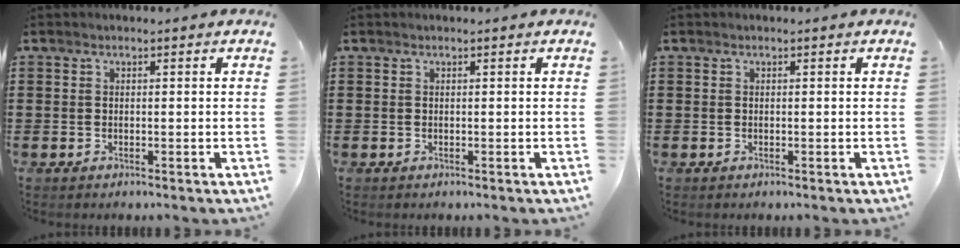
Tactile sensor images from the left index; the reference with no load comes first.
{"total": 0.0}
{"total": 0.0}